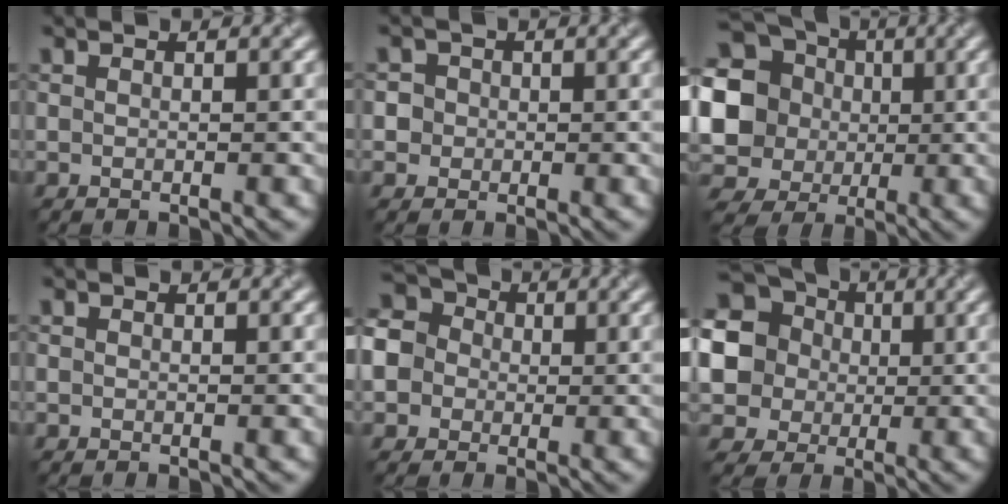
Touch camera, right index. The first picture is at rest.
{"total": 3.4, "force": [0.5, 3.2, 1.1], "torque": [0.001, 0.024, -0.010]}
{"total": 15.5, "force": [1.9, 14.2, 5.8], "torque": [-0.176, 0.028, 0.001]}
{"total": 0.0}
{"total": 7.8, "force": [-0.4, 7.2, 3.1], "torque": [-0.076, 0.030, -0.042]}
{"total": 14.8, "force": [3.1, 13.6, 5.2], "torque": [-0.150, 0.021, 0.032]}